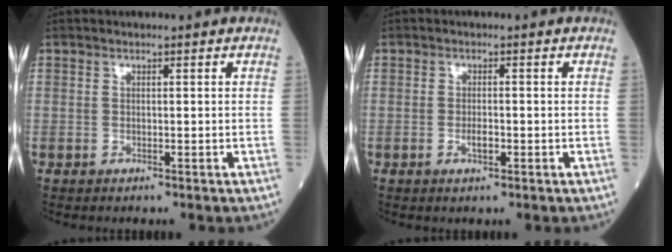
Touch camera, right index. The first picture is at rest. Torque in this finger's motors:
{"motor_torque": [0.17, -0.08, 0.21, 0.04]}